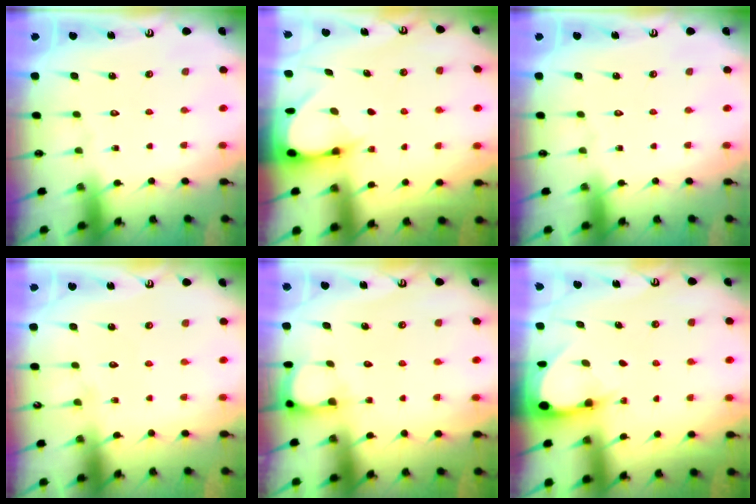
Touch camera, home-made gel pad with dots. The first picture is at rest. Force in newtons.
{"total": 3.8, "press": 3.8, "slide": 0.4}
{"total": 0.0}
{"total": 5.0, "press": 5.0, "slide": 0.5}
{"total": 4.0, "press": 3.9, "slide": 0.4}
{"total": 3.6, "press": 3.6, "slide": 0.2}